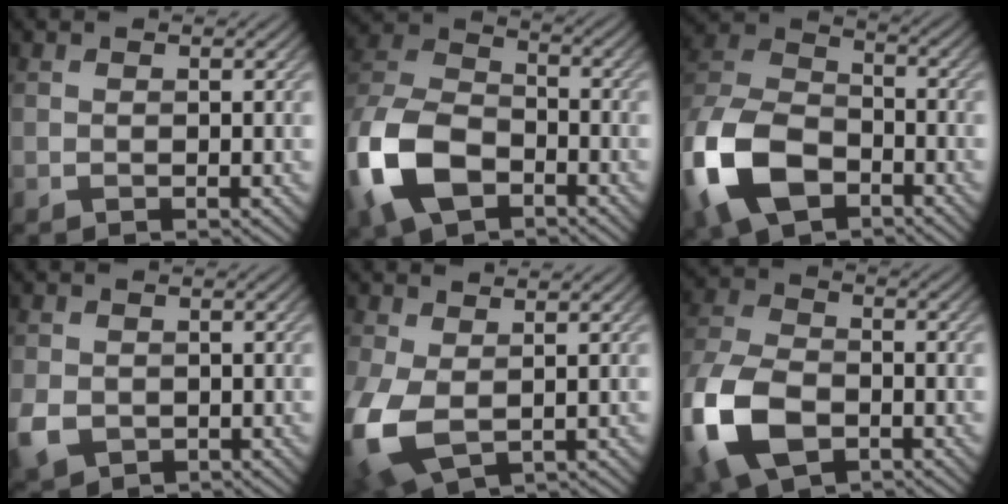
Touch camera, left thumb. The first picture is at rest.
{"total": 13.0, "force": [-5.8, 8.0, 8.4], "torque": [-0.210, -0.018, -0.125]}
{"total": 14.3, "force": [-6.6, 8.9, 8.9], "torque": [-0.227, -0.025, -0.139]}
{"total": 4.0, "force": [-1.1, 3.2, 2.1], "torque": [-0.058, -0.013, -0.024]}
{"total": 8.5, "force": [-0.8, 5.3, 6.6], "torque": [-0.194, -0.023, -0.008]}
{"total": 13.1, "force": [-5.5, 8.0, 8.8], "torque": [-0.238, -0.028, -0.109]}